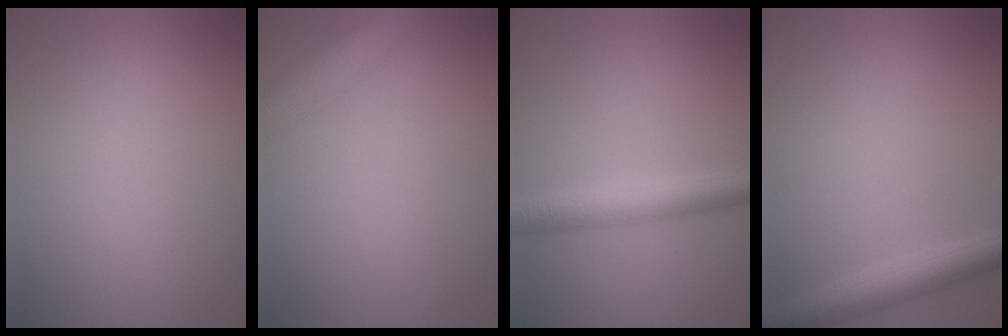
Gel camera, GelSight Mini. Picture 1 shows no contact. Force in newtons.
{"total": 4.7, "press": 4.7, "slide": 0.2}
{"total": 4.1, "press": 4.0, "slide": 0.1}
{"total": 3.8, "press": 3.8, "slide": 0.2}